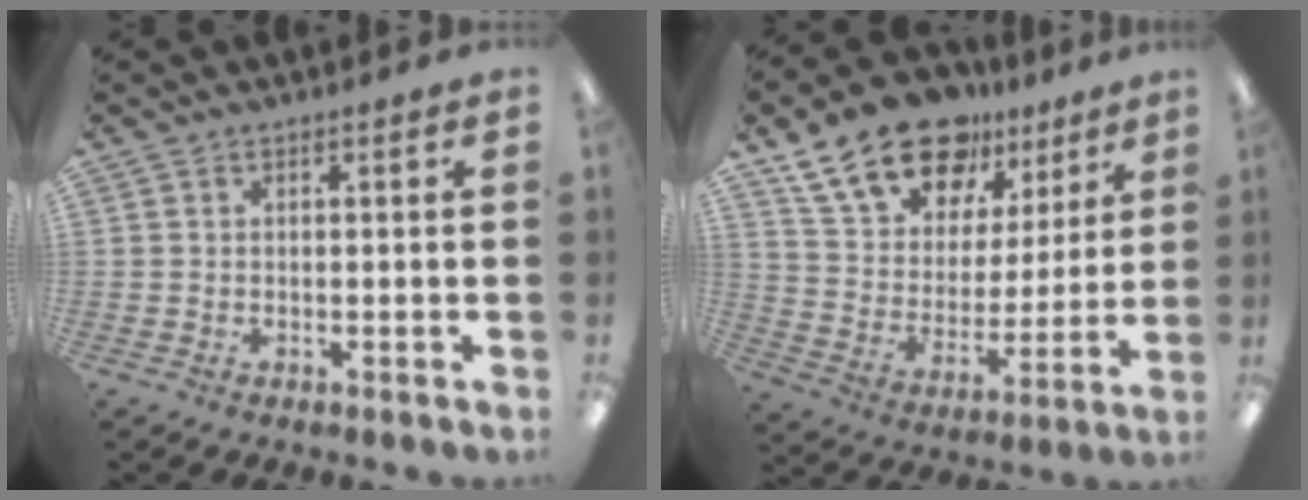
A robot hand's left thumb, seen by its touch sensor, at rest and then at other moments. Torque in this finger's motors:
{"motor_torque": [0.40, 0.40, 1.29, -1.48, 0.18]}